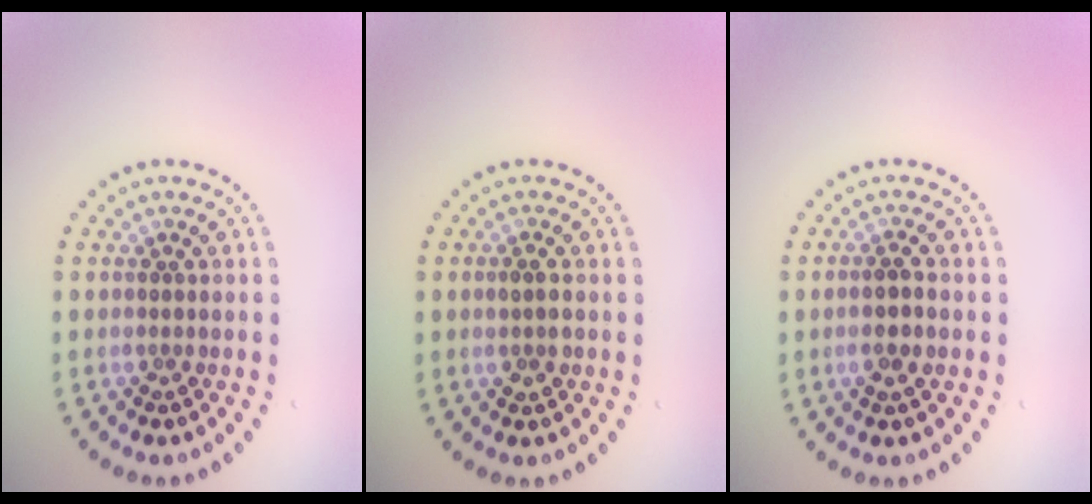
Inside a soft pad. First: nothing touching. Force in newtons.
{"total": 1.4, "press": 1.4, "slide": 0.2}
{"total": 2.3, "press": 2.2, "slide": 0.7}